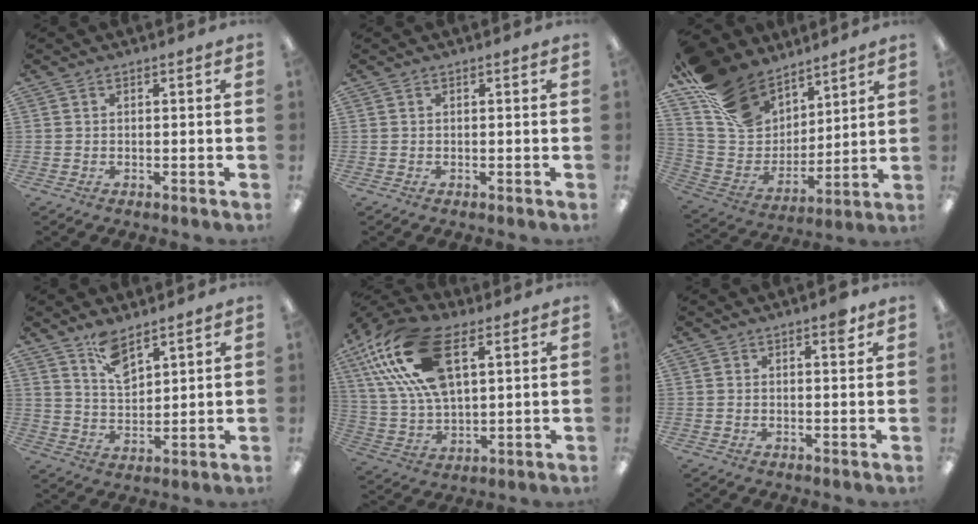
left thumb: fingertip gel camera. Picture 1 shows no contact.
{"total": 0.0}
{"total": 20.2, "force": [13.6, 12.4, 8.3], "torque": [-0.175, -0.073, 0.265]}
{"total": 8.3, "force": [6.4, 3.5, 3.9], "torque": [-0.063, -0.036, 0.113]}
{"total": 22.3, "force": [10.7, 11.6, 15.8], "torque": [-0.342, -0.025, 0.186]}
{"total": 3.0, "force": [2.0, 1.0, 2.0], "torque": [-0.019, -0.007, 0.029]}